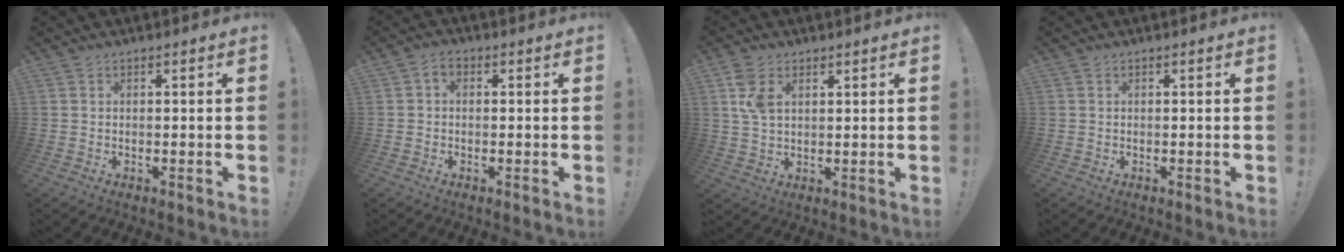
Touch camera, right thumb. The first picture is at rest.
{"total": 2.5, "force": [0.0, 1.8, 1.8], "torque": [-0.033, 0.006, 0.000]}
{"total": 6.4, "force": [2.9, 3.9, 4.2], "torque": [-0.079, -0.001, 0.056]}
{"total": 0.0}